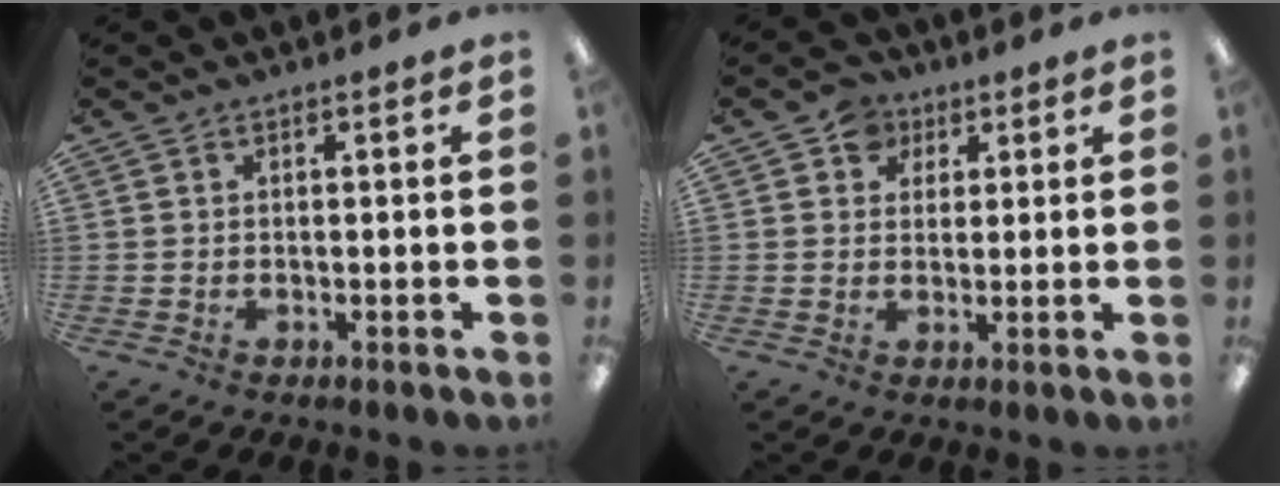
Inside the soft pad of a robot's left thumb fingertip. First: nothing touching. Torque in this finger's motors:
{"motor_torque": [0.06, 0.07, -0.22, 0.03, -0.04]}